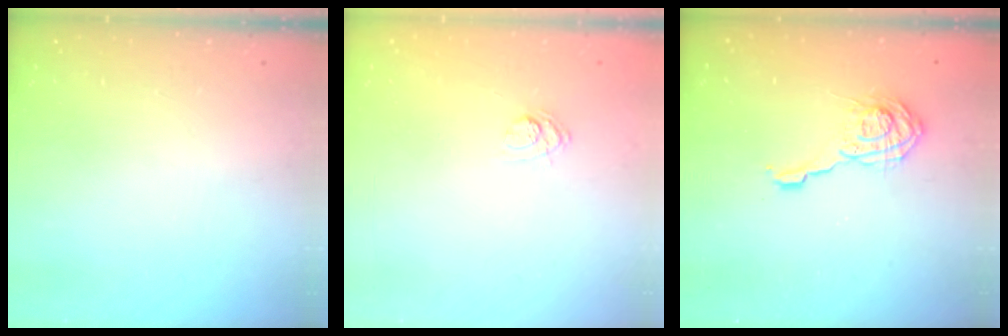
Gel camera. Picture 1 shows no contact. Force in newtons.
{"total": 6.2, "press": 6.0, "slide": 1.6}
{"total": 9.9, "press": 9.9, "slide": 0.5}